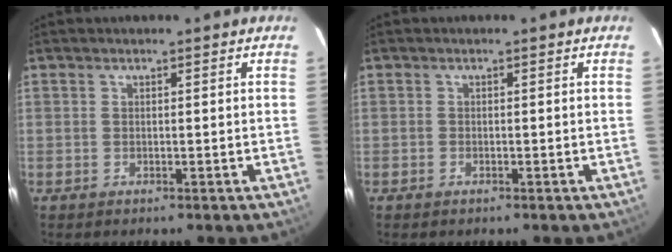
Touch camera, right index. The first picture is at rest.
{"total": 0.5, "force": [-0.4, 0.4, 0.1], "torque": [-0.004, -0.001, -0.007]}